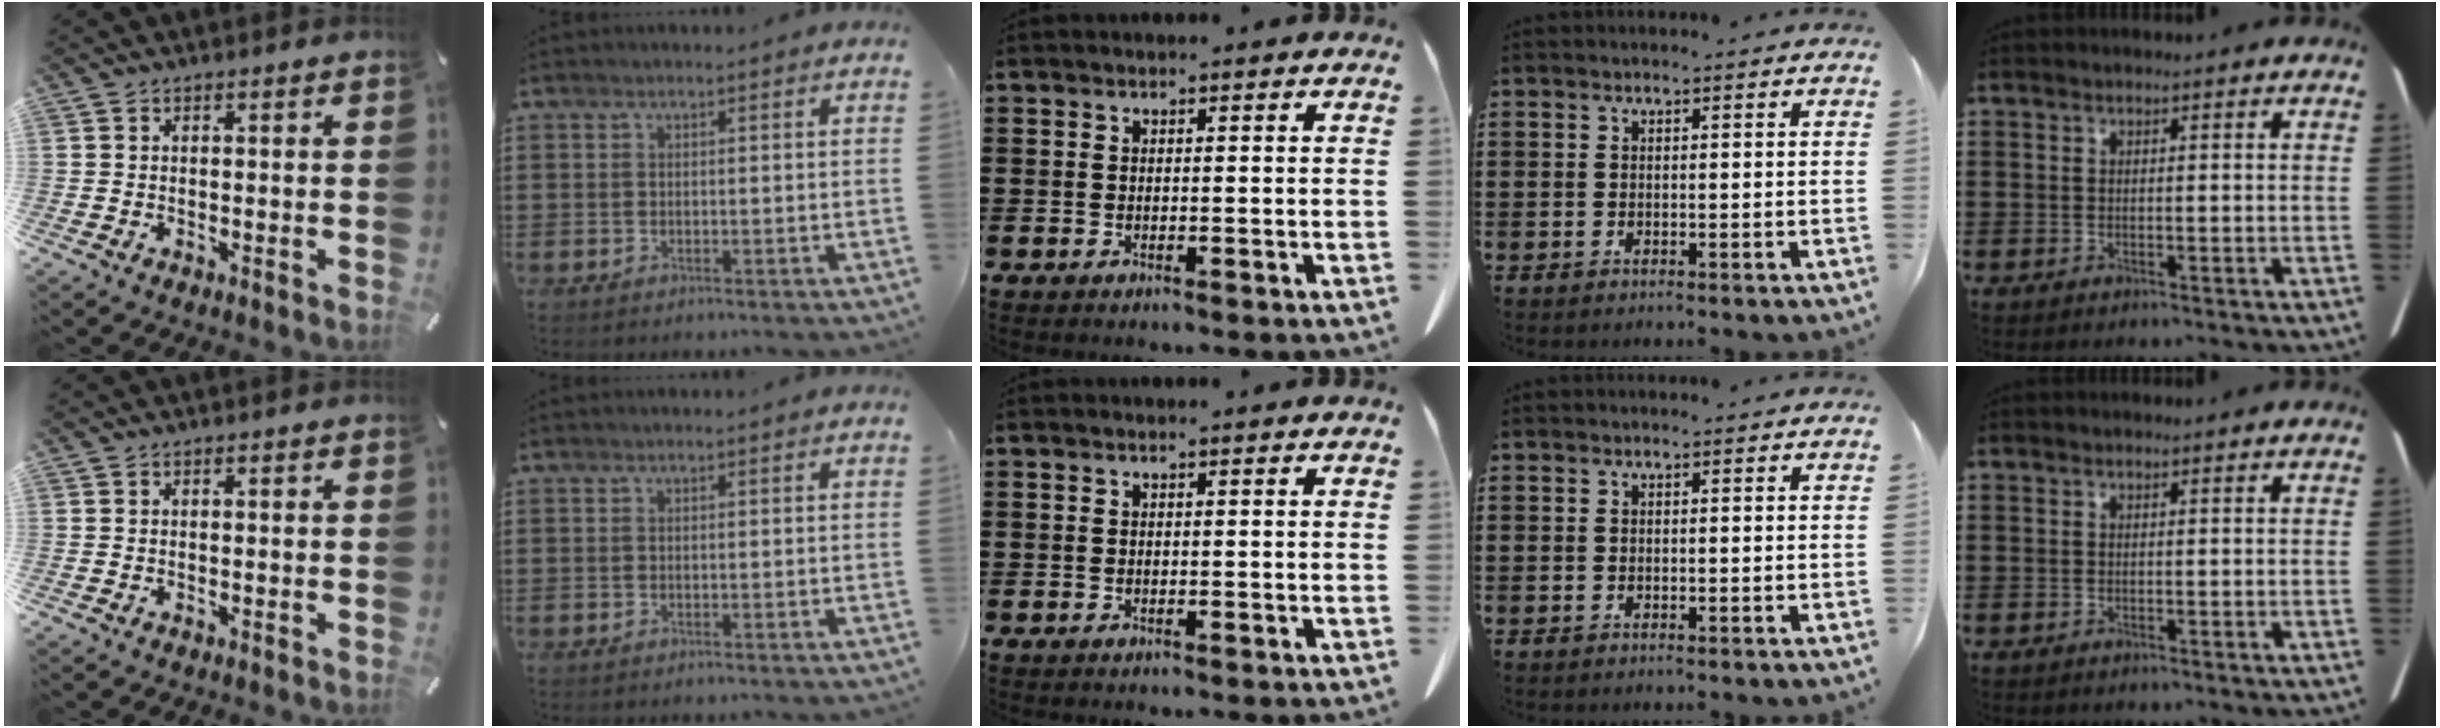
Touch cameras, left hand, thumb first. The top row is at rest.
{}